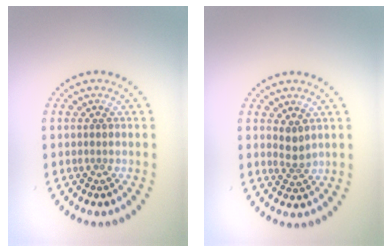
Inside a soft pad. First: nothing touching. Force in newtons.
{"total": 1.6, "press": 1.2, "slide": 1.0}